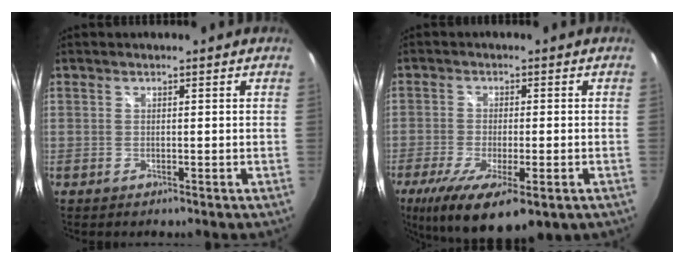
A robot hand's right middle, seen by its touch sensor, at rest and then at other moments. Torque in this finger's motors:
{"motor_torque": [1.38, -0.75, 0.32, 0.16]}